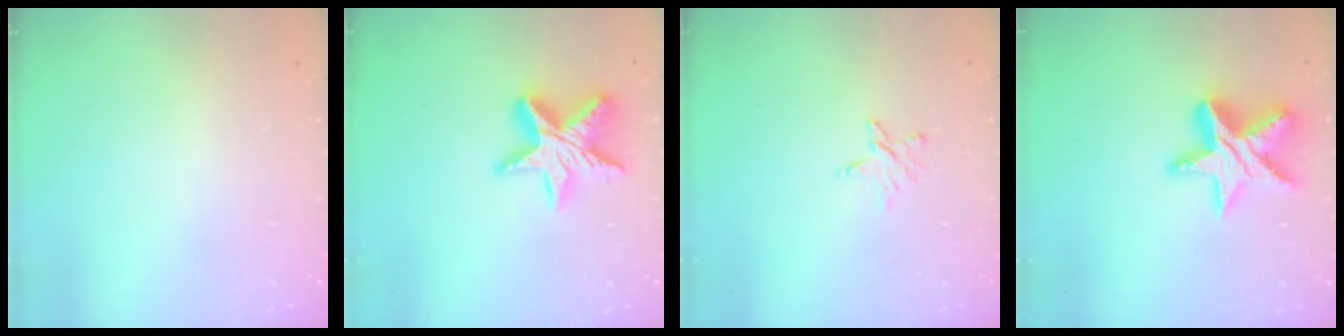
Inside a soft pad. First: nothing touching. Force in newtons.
{"total": 15.8, "press": 15.7, "slide": 1.1}
{"total": 5.8, "press": 5.8, "slide": 0.3}
{"total": 16.8, "press": 16.8, "slide": 1.1}